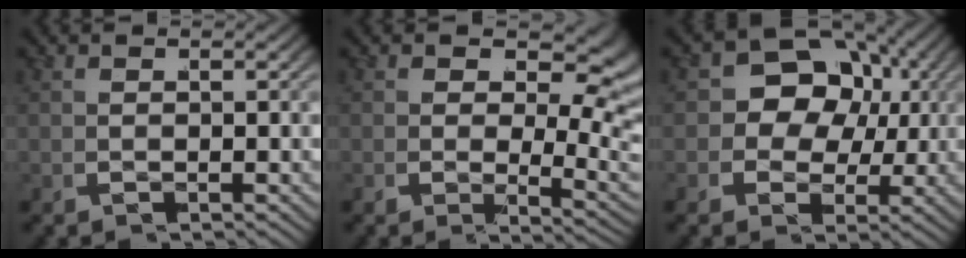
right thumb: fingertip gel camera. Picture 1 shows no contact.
{"total": 5.5, "force": [0.3, 3.4, 4.3], "torque": [-0.056, -0.029, 0.018]}
{"total": 9.4, "force": [1.4, 7.8, 5.1], "torque": [-0.112, -0.014, 0.021]}